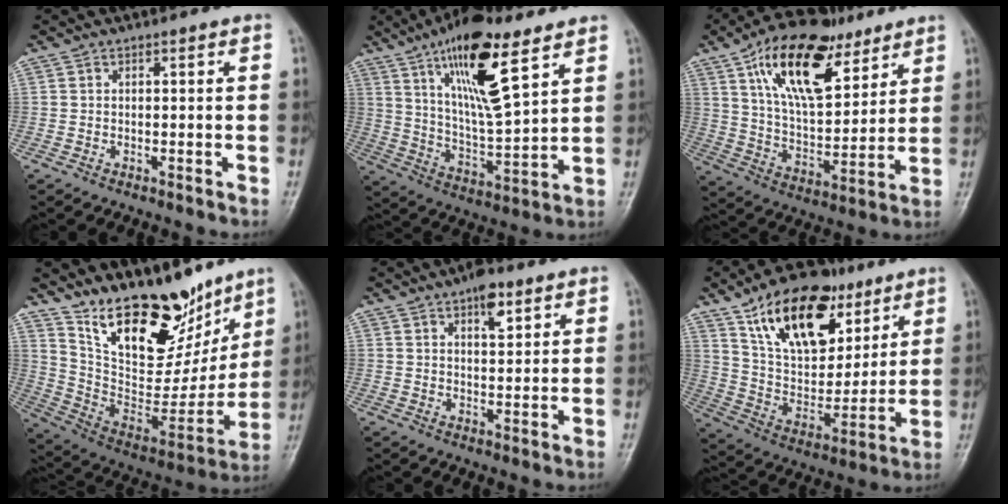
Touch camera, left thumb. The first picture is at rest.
{"total": 18.2, "force": [9.9, 5.3, 14.3], "torque": [-0.230, -0.047, 0.179]}
{"total": 20.5, "force": [10.9, 10.0, 14.2], "torque": [-0.204, -0.038, 0.194]}
{"total": 22.6, "force": [16.0, 10.5, 12.1], "torque": [-0.136, -0.094, 0.275]}
{"total": 5.6, "force": [3.1, 2.4, 3.9], "torque": [-0.042, -0.013, 0.044]}
{"total": 22.2, "force": [12.3, 12.3, 13.9], "torque": [-0.187, -0.040, 0.217]}